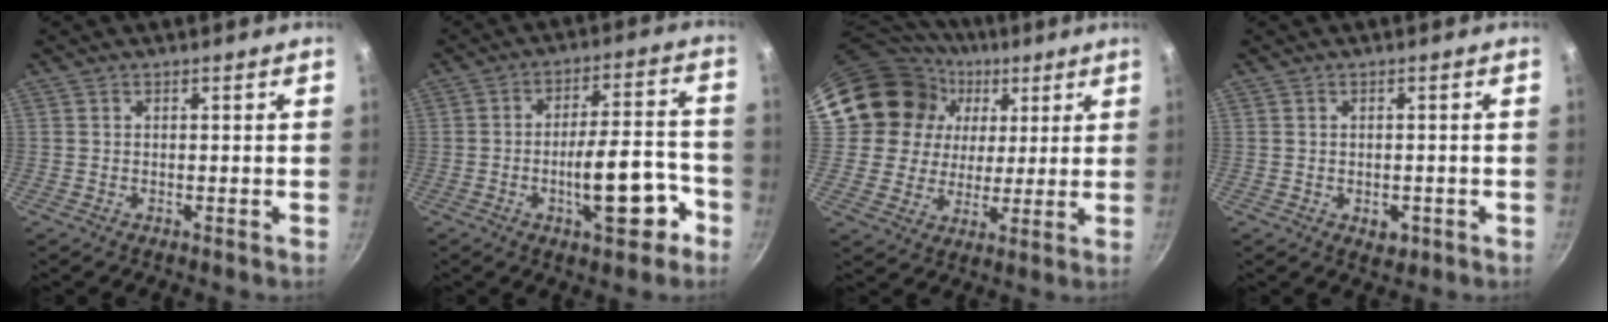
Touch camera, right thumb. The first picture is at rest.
{"total": 12.8, "force": [-5.2, 4.8, 10.7], "torque": [-0.129, 0.051, -0.069]}
{"total": 17.3, "force": [5.7, 15.2, 6.1], "torque": [-0.095, 0.008, 0.098]}
{"total": 2.9, "force": [-1.0, 1.9, 1.9], "torque": [-0.020, 0.005, -0.006]}